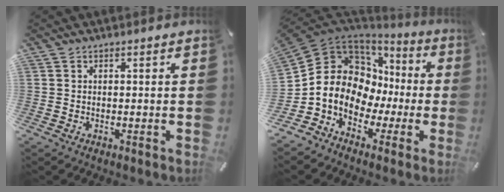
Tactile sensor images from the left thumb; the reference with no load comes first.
{"total": 12.6, "force": [-1.2, 11.5, 5.1], "torque": [-0.123, -0.028, -0.022]}